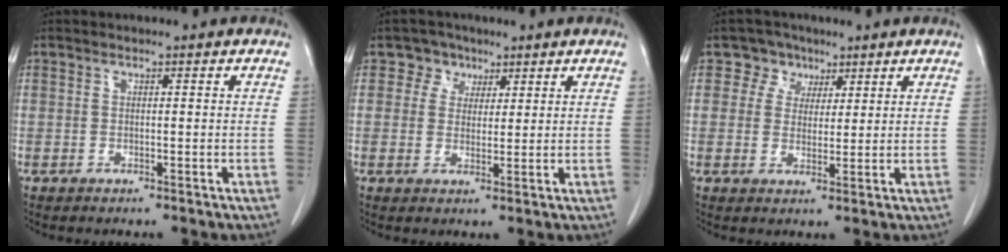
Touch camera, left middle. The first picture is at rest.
{"total": 3.5, "force": [1.8, 2.9, 0.2], "torque": [0.000, 0.006, 0.027]}
{"total": 4.2, "force": [2.2, 3.6, 0.4], "torque": [-0.004, 0.010, 0.036]}